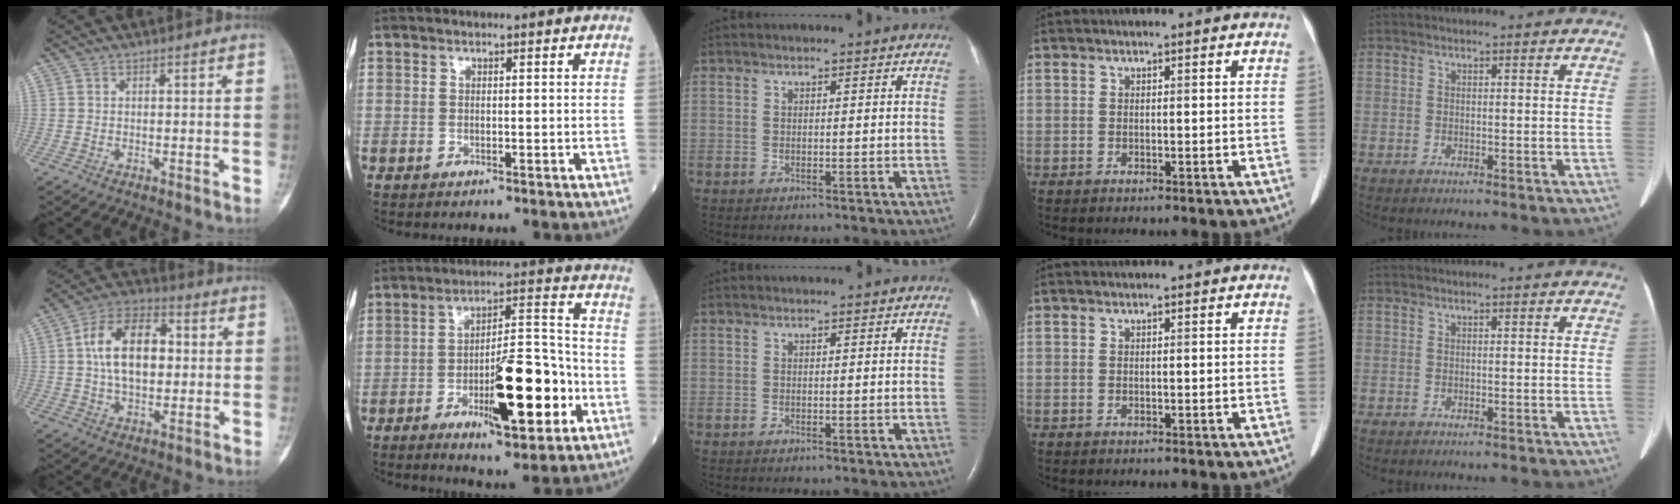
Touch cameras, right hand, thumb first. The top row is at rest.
{"thumb": {"total": 14.4, "force": [1.6, 8.7, 11.3], "torque": [-0.178, 0.019, 0.021]}, "index": {"total": 14.8, "force": [-5.2, 3.8, 13.4], "torque": [-0.206, 0.008, -0.075]}}